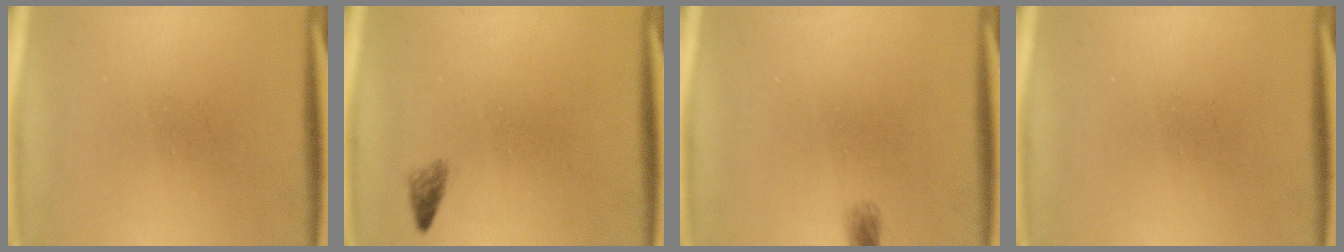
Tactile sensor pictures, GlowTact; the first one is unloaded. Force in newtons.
{"total": 1.1}
{"total": 1.4}
{"total": 0.0}